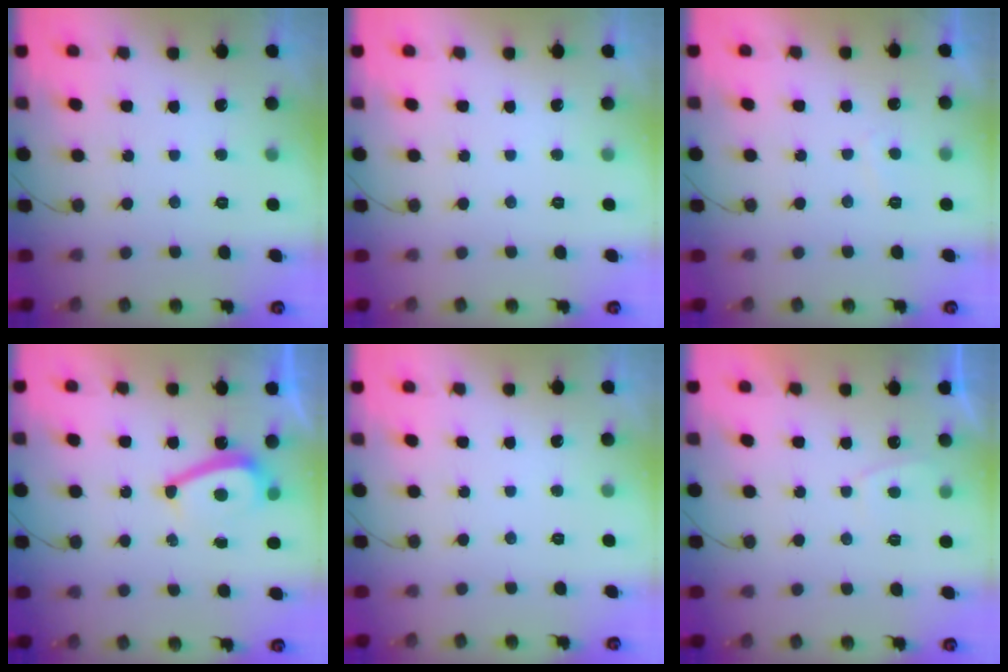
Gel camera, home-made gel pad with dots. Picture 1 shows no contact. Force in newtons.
{"total": 0.0}
{"total": 1.1, "press": 1.0, "slide": 0.6}
{"total": 8.0, "press": 7.7, "slide": 2.2}
{"total": 0.0}
{"total": 1.3, "press": 1.1, "slide": 0.6}